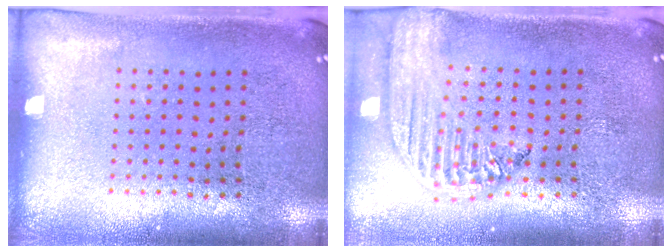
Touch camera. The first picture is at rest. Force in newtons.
{"total": 2.4, "press": 2.1, "slide": 1.2}